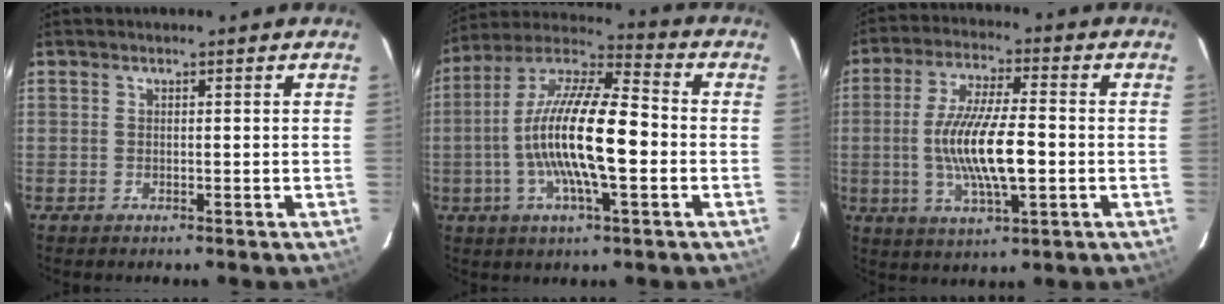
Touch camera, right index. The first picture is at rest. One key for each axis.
{"total": 17.9, "fx": -2.5, "fy": 4.2, "fz": 17.2, "tx": -0.319, "ty": 0.003, "tz": -0.057}
{"total": 13.1, "fx": -1.8, "fy": 3.2, "fz": 12.6, "tx": -0.244, "ty": -0.006, "tz": -0.031}